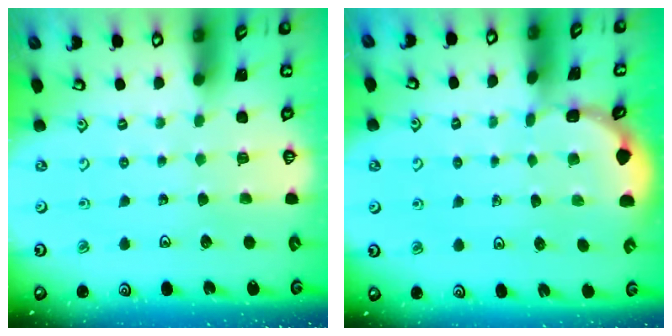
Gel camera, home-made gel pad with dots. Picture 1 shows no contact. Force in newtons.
{"total": 2.4, "press": 2.4, "slide": 0.3}